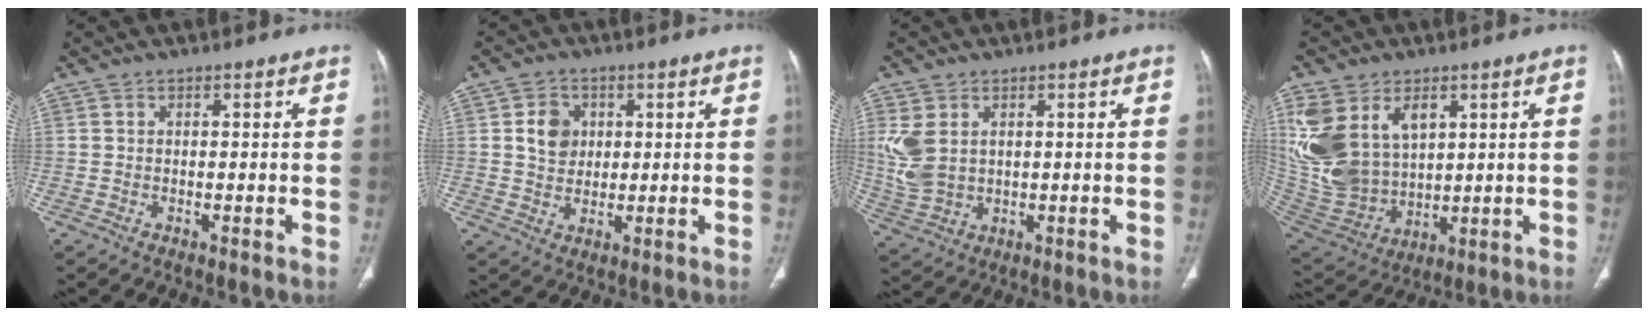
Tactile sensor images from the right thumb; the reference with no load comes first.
{"total": 5.8, "force": [1.4, 4.8, 2.9], "torque": [-0.027, -0.005, 0.025]}
{"total": 8.0, "force": [1.9, 5.6, 5.4], "torque": [-0.124, -0.005, 0.054]}
{"total": 19.9, "force": [6.6, 13.4, 13.2], "torque": [-0.277, -0.015, 0.155]}